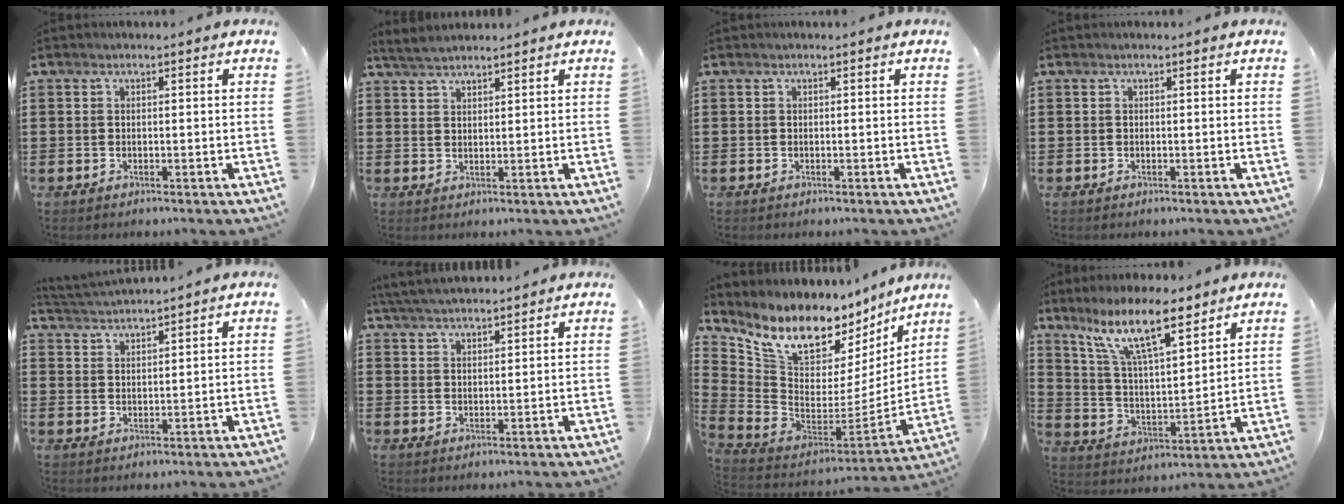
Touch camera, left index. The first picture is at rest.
{"total": 2.7, "force": [2.6, 0.3, 0.6], "torque": [-0.019, 0.002, 0.050]}
{"total": 0.0}
{"total": 0.0}
{"total": 2.5, "force": [2.5, -0.4, -0.1], "torque": [-0.008, -0.010, 0.046]}
{"total": 4.0, "force": [3.9, 0.1, 0.9], "torque": [-0.028, -0.009, 0.072]}
{"total": 11.0, "force": [8.1, 5.0, 5.5], "torque": [-0.134, -0.068, 0.143]}
{"total": 11.9, "force": [8.7, 2.6, 7.6], "torque": [-0.170, -0.027, 0.155]}